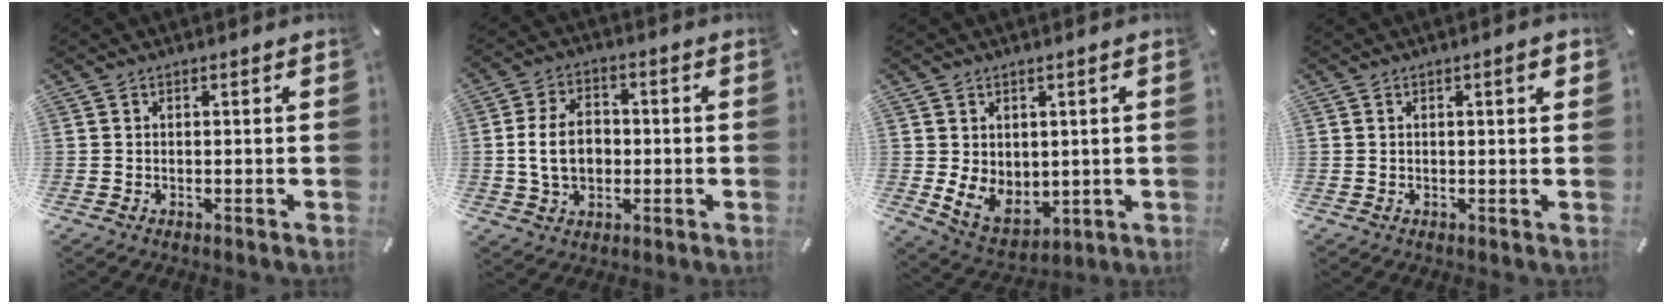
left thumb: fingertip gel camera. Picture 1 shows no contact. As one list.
[{"total": 9.7, "force": [-0.3, 7.3, 6.4], "torque": [-0.130, 0.006, -0.009]}, {"total": 8.0, "force": [1.2, 7.1, 3.6], "torque": [-0.060, -0.017, 0.028]}, {"total": 2.5, "force": [0.9, 0.4, 2.3], "torque": [-0.040, 0.001, 0.012]}]